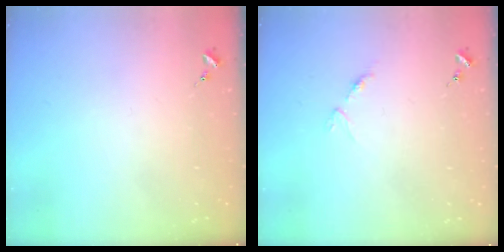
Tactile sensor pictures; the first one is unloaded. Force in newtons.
{"total": 3.0, "press": 2.9, "slide": 0.4}